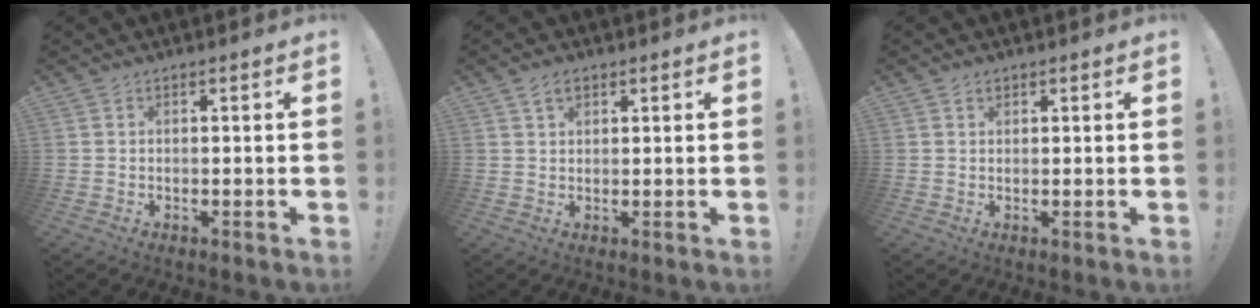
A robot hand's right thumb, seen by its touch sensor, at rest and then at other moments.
{"total": 3.4, "force": [1.9, 1.9, 2.1], "torque": [-0.030, -0.003, 0.033]}
{"total": 1.0, "force": [0.7, 0.7, 0.3], "torque": [0.000, -0.001, 0.012]}